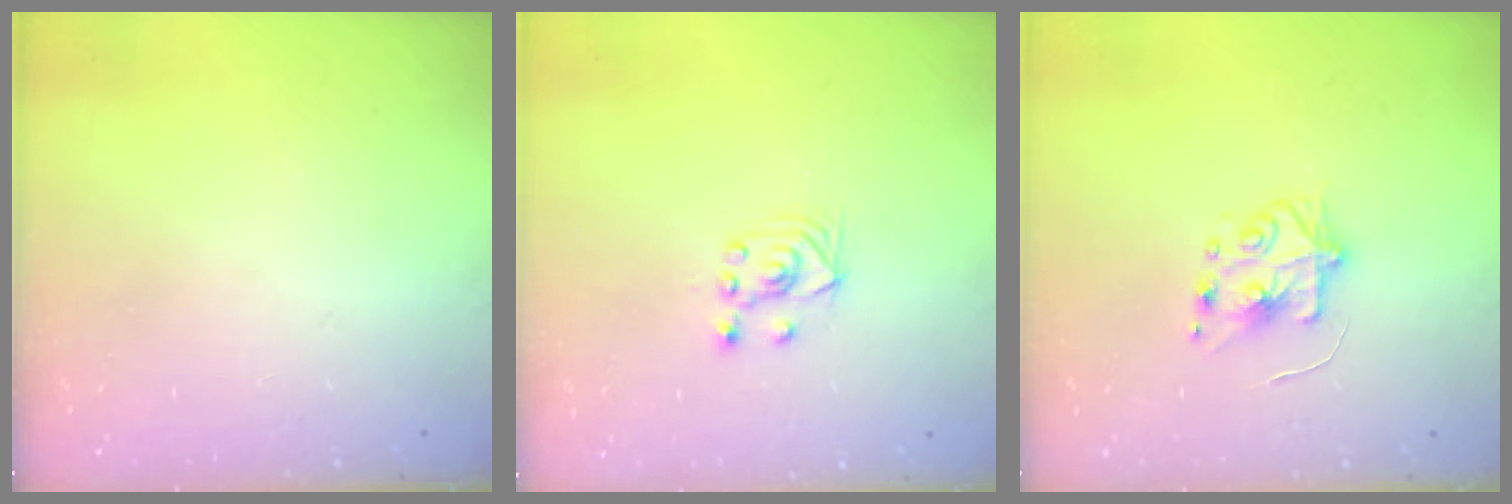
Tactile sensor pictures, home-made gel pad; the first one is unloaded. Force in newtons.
{"total": 2.6, "press": 2.5, "slide": 1.0}
{"total": 5.8, "press": 5.8, "slide": 0.6}